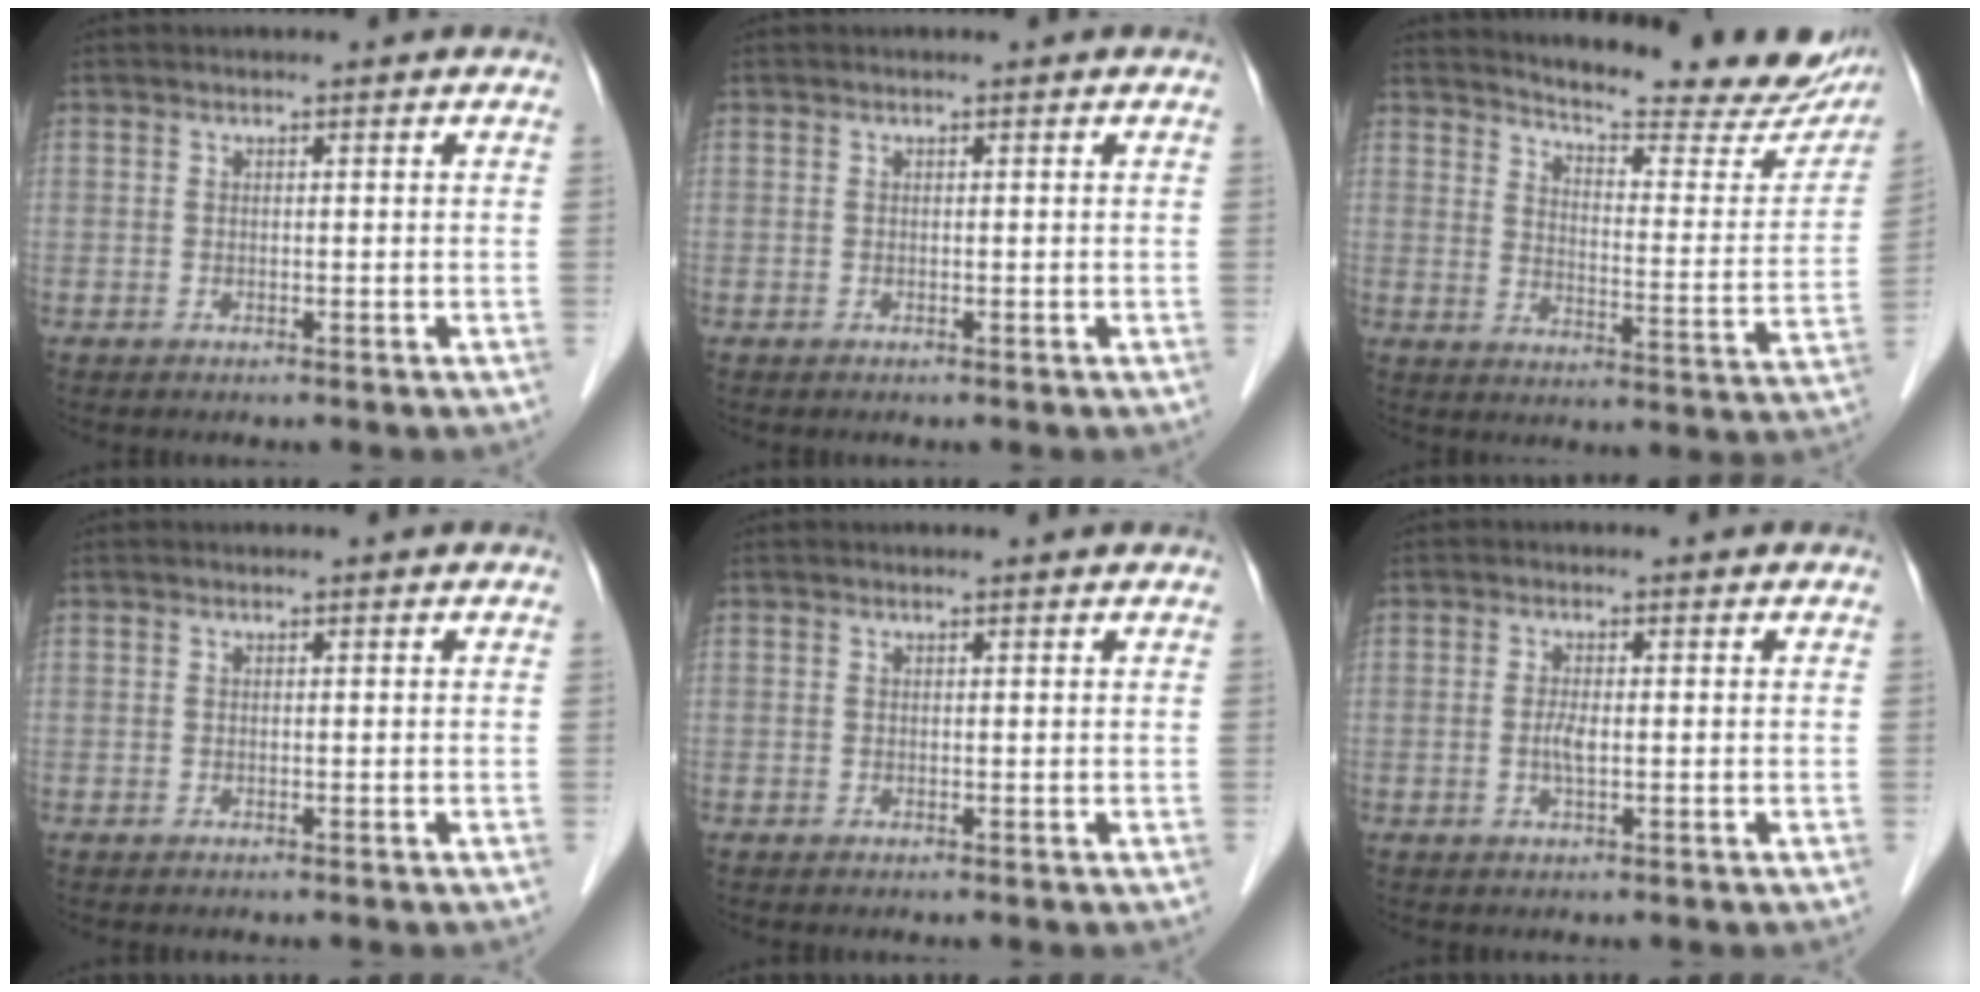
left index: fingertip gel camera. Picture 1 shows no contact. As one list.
[{"total": 0.0}, {"total": 21.3, "force": [19.3, 3.1, 8.4], "torque": [-0.112, -0.070, 0.234]}, {"total": 0.0}, {"total": 0.6, "force": [0.6, 0.0, 0.0], "torque": [-0.008, -0.001, 0.004]}, {"total": 2.1, "force": [-0.3, 0.5, 2.0], "torque": [-0.047, -0.001, -0.007]}]